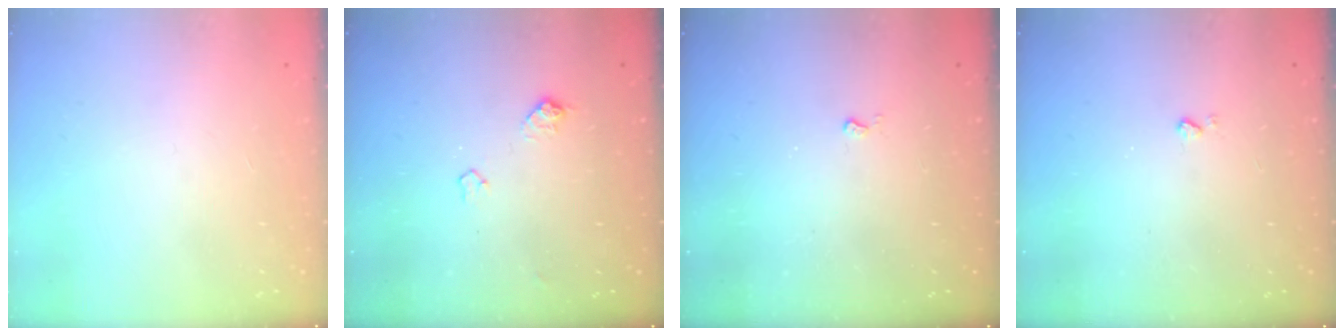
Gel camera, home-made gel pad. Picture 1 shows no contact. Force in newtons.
{"total": 6.6, "press": 6.5, "slide": 0.9}
{"total": 2.6, "press": 2.6, "slide": 0.4}
{"total": 2.5, "press": 2.4, "slide": 0.5}